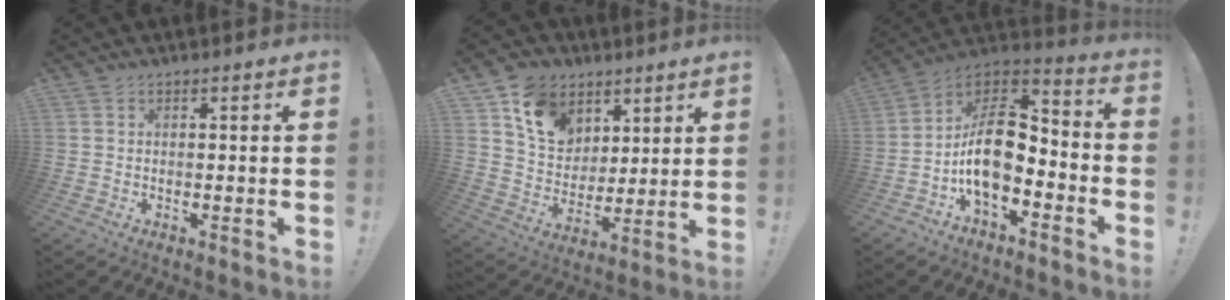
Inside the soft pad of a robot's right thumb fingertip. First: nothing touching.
{"total": 13.7, "force": [7.4, 10.5, 4.7], "torque": [-0.084, -0.035, 0.149]}
{"total": 15.2, "force": [-3.5, 9.0, 11.7], "torque": [-0.204, 0.015, -0.055]}